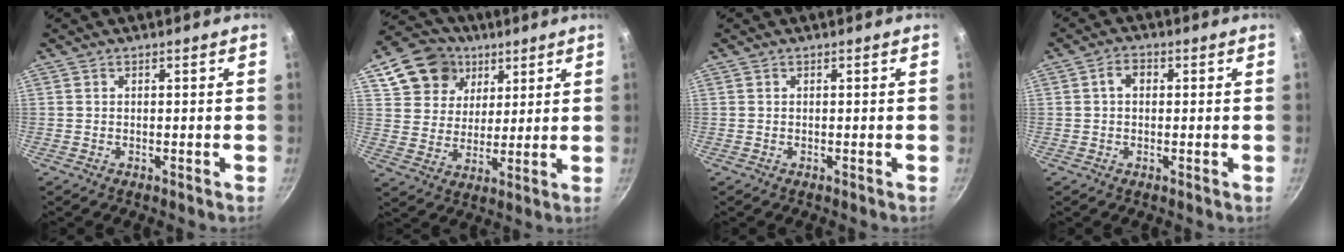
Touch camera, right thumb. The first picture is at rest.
{"total": 13.2, "force": [6.7, 10.3, 5.0], "torque": [-0.062, -0.012, 0.114]}
{"total": 0.0}
{"total": 3.2, "force": [0.5, 2.3, 2.1], "torque": [-0.029, 0.009, 0.003]}